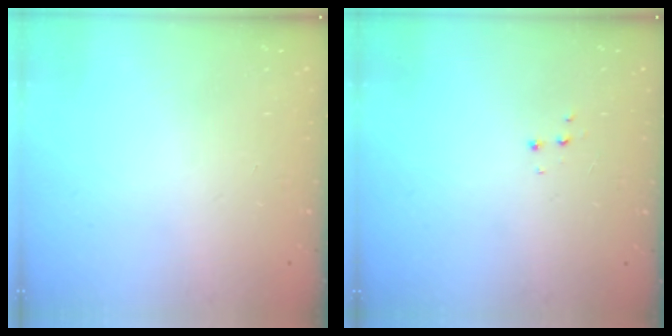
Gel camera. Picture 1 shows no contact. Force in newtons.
{"total": 3.4, "press": 3.3, "slide": 0.6}